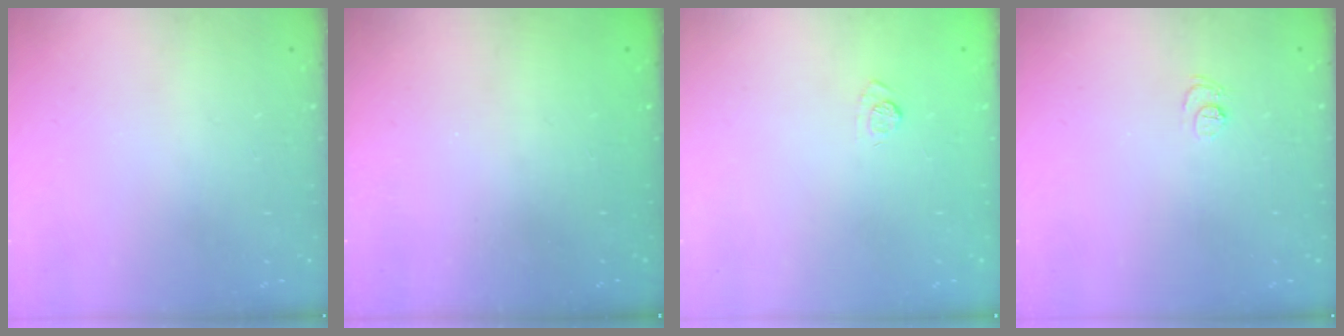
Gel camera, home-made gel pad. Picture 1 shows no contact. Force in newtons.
{"total": 2.3, "press": 2.2, "slide": 0.8}
{"total": 7.5, "press": 7.3, "slide": 1.4}
{"total": 4.8, "press": 4.8, "slide": 0.4}